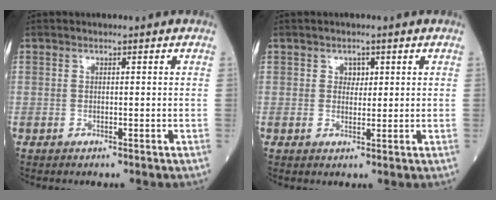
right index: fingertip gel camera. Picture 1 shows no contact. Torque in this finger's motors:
{"motor_torque": [-0.03, -0.02, -0.03, 0.00]}